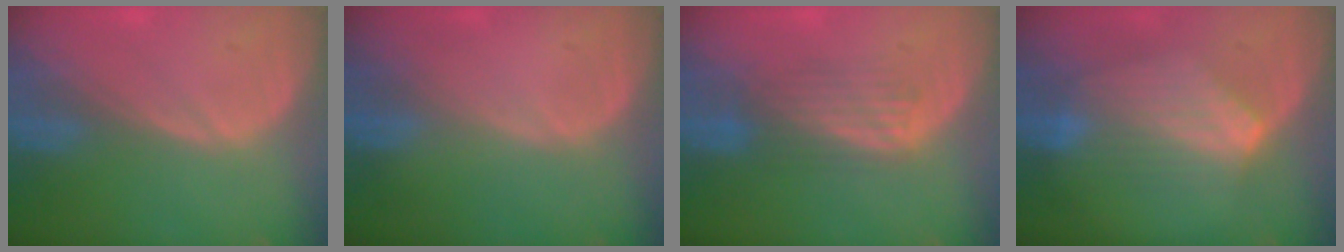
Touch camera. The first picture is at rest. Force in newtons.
{"total": 0.0}
{"total": 4.1, "press": 4.1, "slide": 0.1}
{"total": 6.8, "press": 6.7, "slide": 1.1}